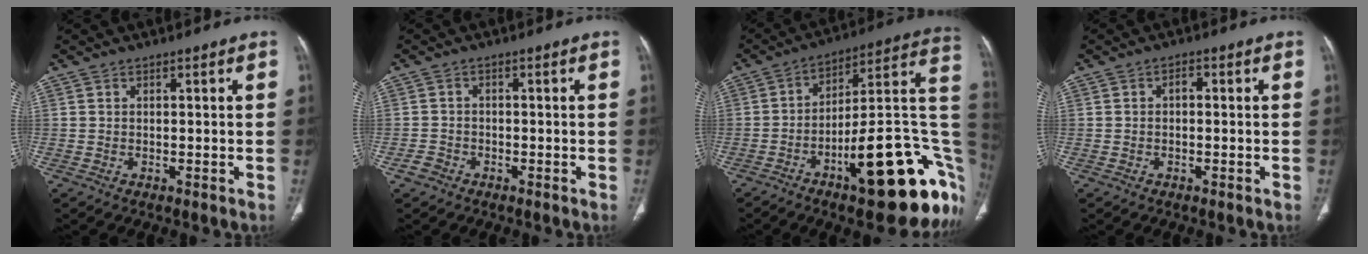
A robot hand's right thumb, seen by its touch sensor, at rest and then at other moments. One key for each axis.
{"total": 2.1, "fx": -1.4, "fy": 1.5, "fz": 0.4, "tx": -0.009, "ty": 0.010, "tz": -0.027}
{"total": 28.3, "fx": -9.1, "fy": 8.6, "fz": 25.3, "tx": -0.260, "ty": 0.054, "tz": -0.125}
{"total": 1.5, "fx": 0.0, "fy": 0.9, "fz": 1.2, "tx": -0.018, "ty": 0.005, "tz": -0.002}